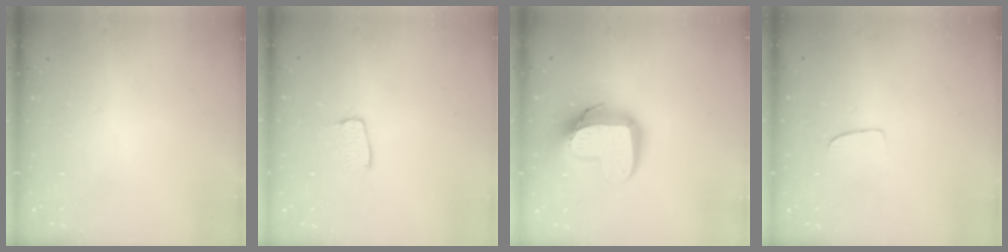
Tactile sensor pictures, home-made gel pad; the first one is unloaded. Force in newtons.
{"total": 6.5, "press": 6.5, "slide": 0.4}
{"total": 15.1, "press": 15.0, "slide": 1.4}
{"total": 5.4, "press": 5.3, "slide": 0.4}